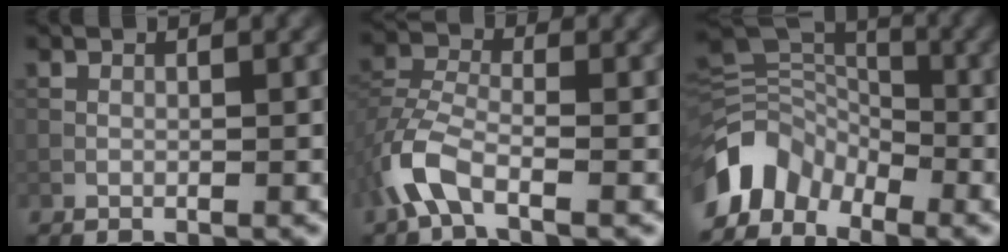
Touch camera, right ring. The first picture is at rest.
{"total": 4.9, "force": [-2.7, 2.3, 3.4], "torque": [-0.079, 0.001, -0.067]}
{"total": 7.0, "force": [-4.5, 4.3, 3.1], "torque": [-0.056, -0.004, -0.098]}